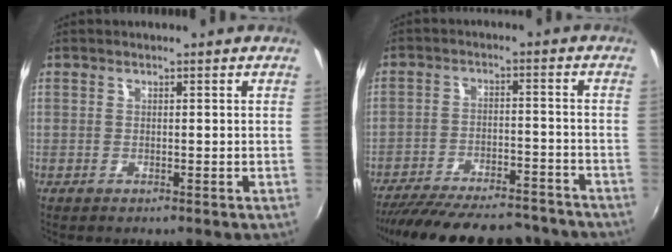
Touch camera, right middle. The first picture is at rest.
{"total": 22.6, "force": [-19.8, 5.9, 9.2], "torque": [-0.182, -0.008, -0.265]}